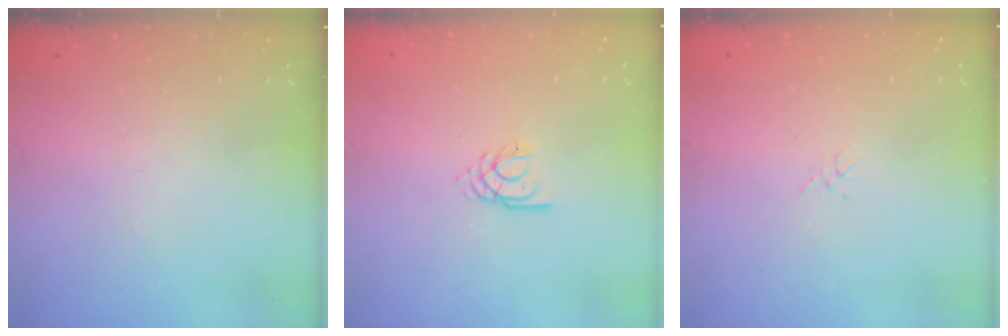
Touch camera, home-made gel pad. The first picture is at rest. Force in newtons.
{"total": 2.1, "press": 2.1, "slide": 0.3}
{"total": 0.0}